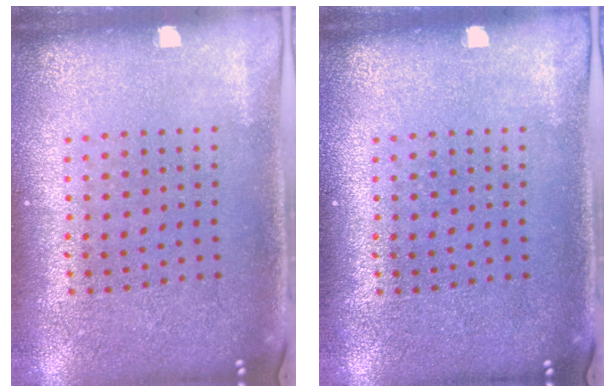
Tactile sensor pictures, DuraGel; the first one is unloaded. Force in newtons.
{"total": 0.0}